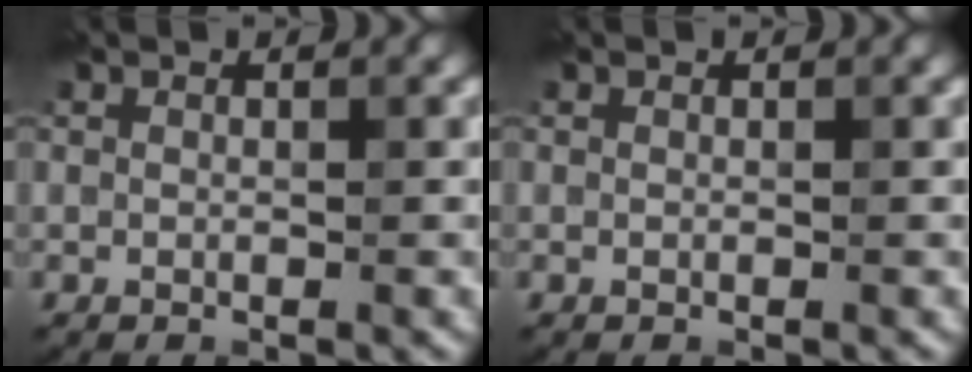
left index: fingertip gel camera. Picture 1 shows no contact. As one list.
[{"total": 0.0}]